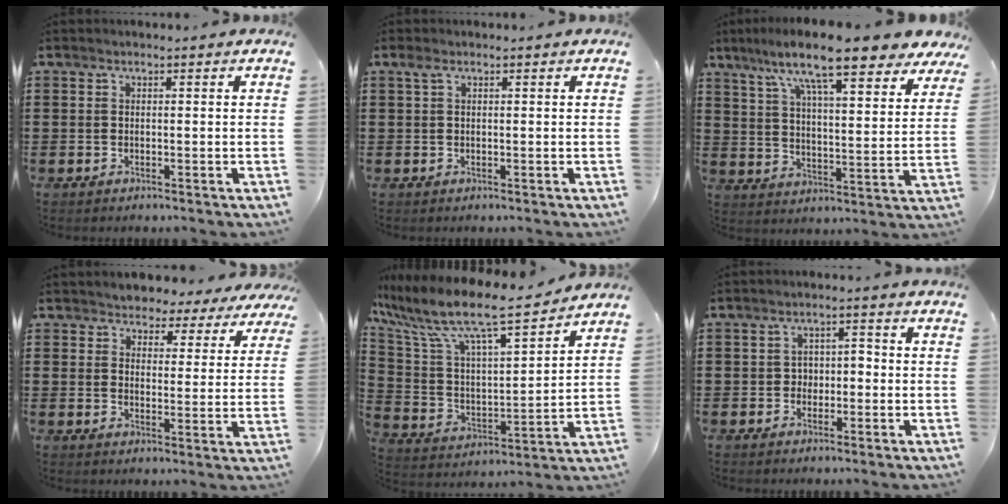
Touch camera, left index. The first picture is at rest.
{"total": 1.1, "force": [0.4, 0.5, 0.9], "torque": [-0.018, 0.005, 0.007]}
{"total": 12.1, "force": [9.5, 1.4, 7.3], "torque": [-0.157, -0.047, 0.156]}
{"total": 3.7, "force": [3.5, 1.3, -0.3], "torque": [-0.019, -0.015, 0.059]}
{"total": 9.6, "force": [7.6, 1.5, 5.6], "torque": [-0.142, -0.055, 0.123]}
{"total": 2.5, "force": [-0.8, 2.0, 1.3], "torque": [-0.033, 0.006, -0.022]}